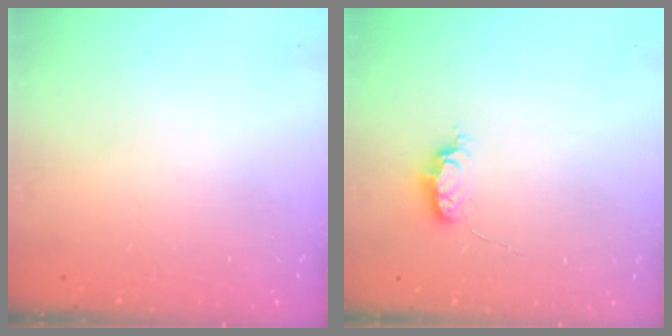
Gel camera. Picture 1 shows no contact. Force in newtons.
{"total": 4.5, "press": 4.5, "slide": 0.5}